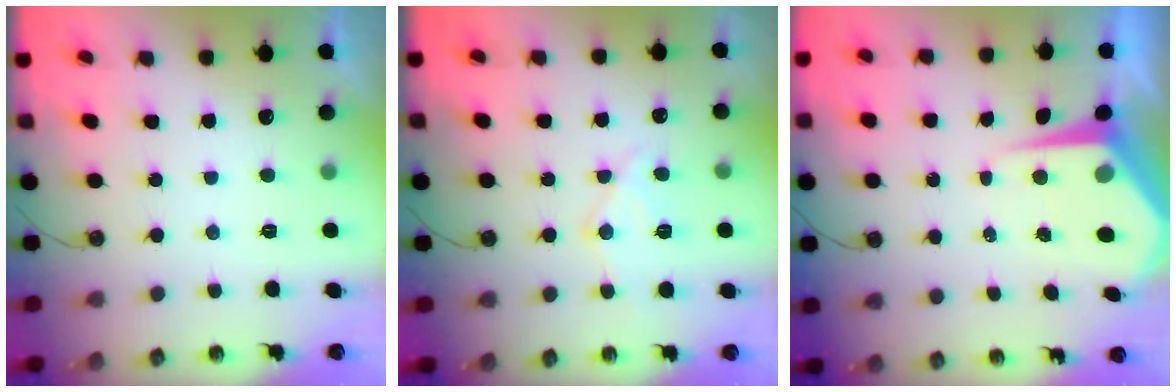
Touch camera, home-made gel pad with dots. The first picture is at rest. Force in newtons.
{"total": 12.1, "press": 12.1, "slide": 1.1}
{"total": 8.0, "press": 8.0, "slide": 0.7}